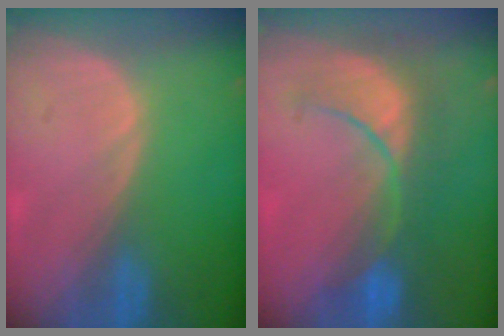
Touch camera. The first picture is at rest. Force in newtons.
{"total": 8.3, "press": 8.3, "slide": 0.1}